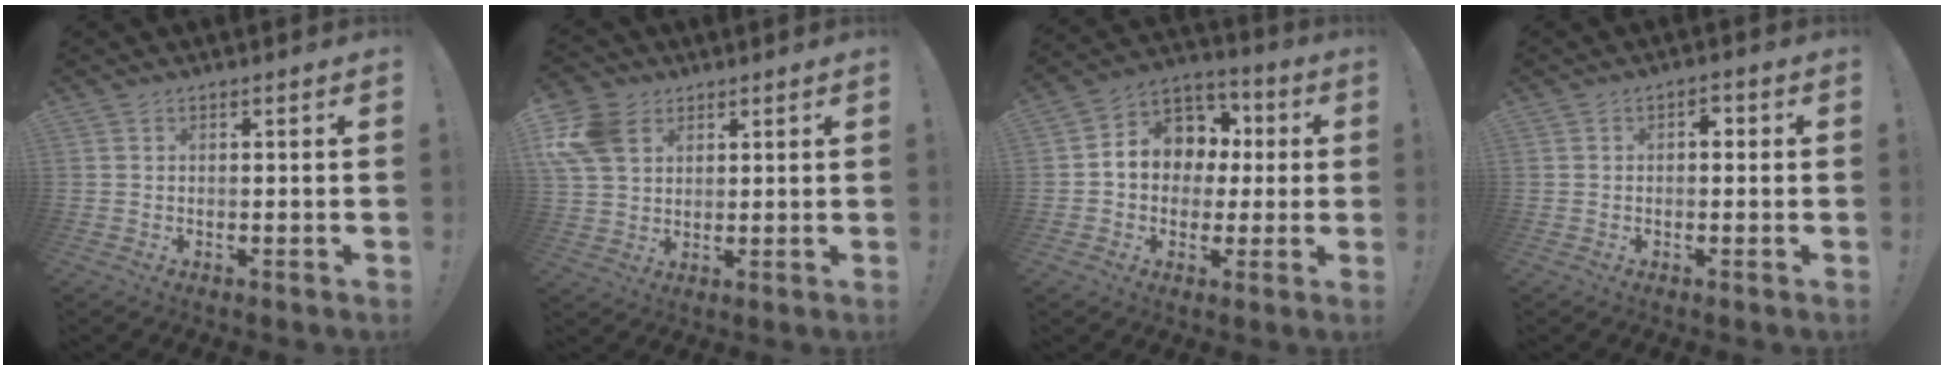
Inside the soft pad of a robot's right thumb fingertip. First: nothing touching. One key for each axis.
{"total": 12.6, "fx": 4.8, "fy": 9.3, "fz": 7.1, "tx": -0.142, "ty": -0.007, "tz": 0.098}
{"total": 11.2, "fx": 1.4, "fy": 9.9, "fz": 4.9, "tx": -0.056, "ty": -0.004, "tz": 0.034}
{"total": 2.6, "fx": -0.1, "fy": 1.8, "fz": 1.8, "tx": -0.020, "ty": 0.001, "tz": -0.008}